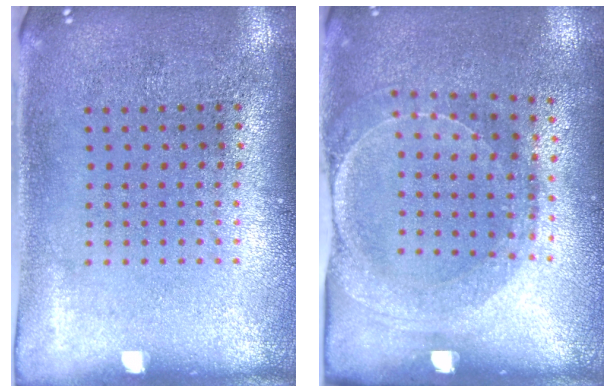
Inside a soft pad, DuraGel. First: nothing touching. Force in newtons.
{"total": 1.5, "press": 1.4, "slide": 0.4}